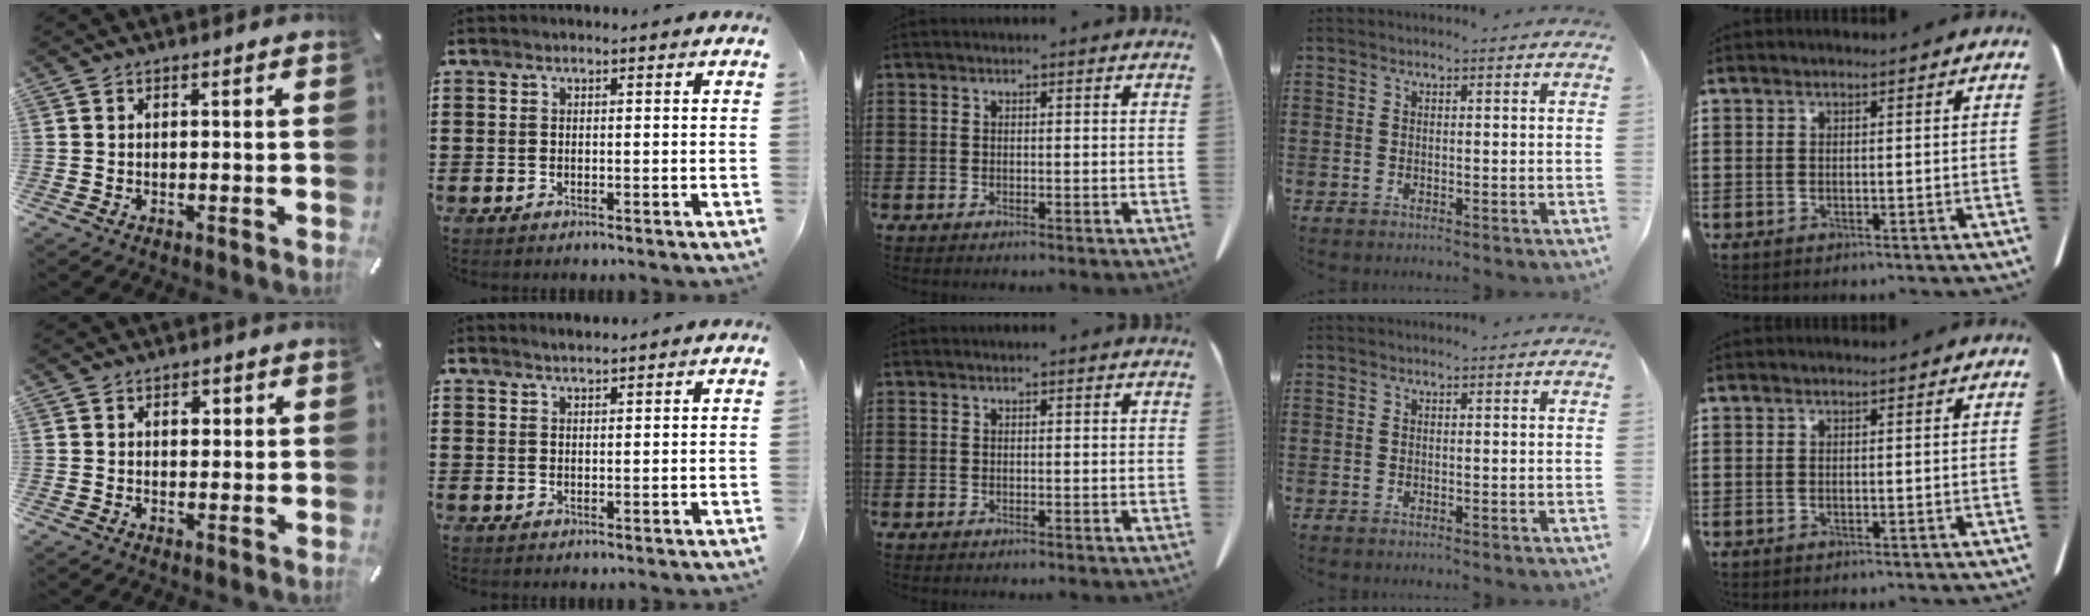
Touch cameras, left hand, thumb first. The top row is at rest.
{"thumb": {"total": 2.0, "force": [0.6, 1.5, 1.1], "torque": [-0.001, -0.002, 0.002]}, "index": {"total": 1.2, "force": [1.2, -0.1, 0.2], "torque": [-0.006, 0.001, 0.023]}}